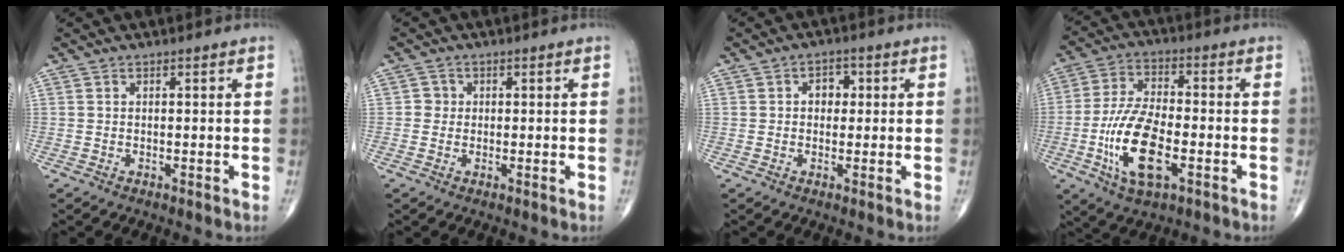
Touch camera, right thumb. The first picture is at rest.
{"total": 1.8, "force": [0.0, 1.7, 0.4], "torque": [0.004, 0.005, -0.004]}
{"total": 3.3, "force": [0.4, 2.6, 2.0], "torque": [-0.009, 0.008, 0.000]}
{"total": 14.3, "force": [-4.3, 6.1, 12.2], "torque": [-0.240, 0.013, -0.078]}